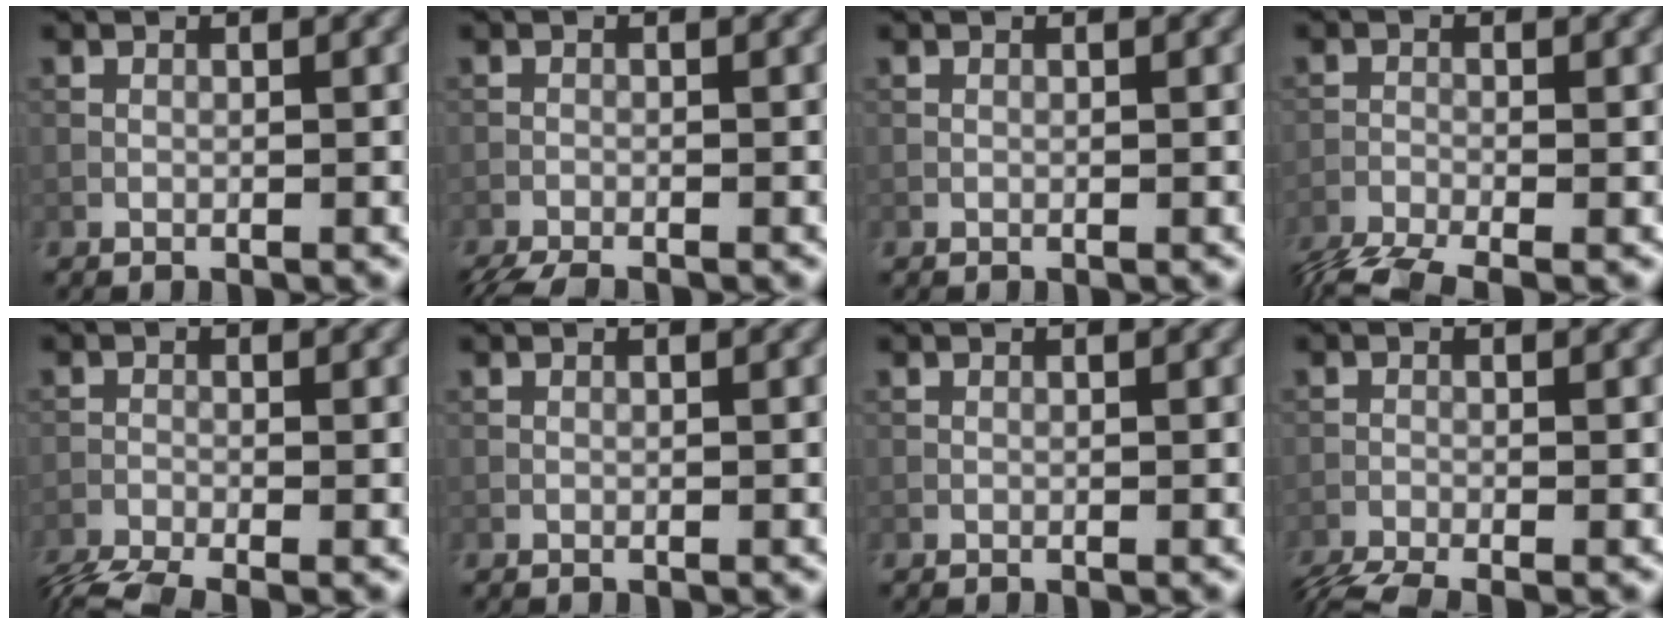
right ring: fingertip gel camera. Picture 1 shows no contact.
{"total": 3.7, "force": [-3.4, 0.4, 1.4], "torque": [-0.031, -0.019, -0.062]}
{"total": 0.0}
{"total": 5.3, "force": [-4.4, 1.0, 2.7], "torque": [-0.055, -0.024, -0.094]}
{"total": 4.7, "force": [-4.0, 0.7, 2.3], "torque": [-0.051, -0.028, -0.084]}
{"total": 0.0}
{"total": 0.0}
{"total": 3.9, "force": [-3.3, 0.5, 1.9], "torque": [-0.043, -0.021, -0.071]}